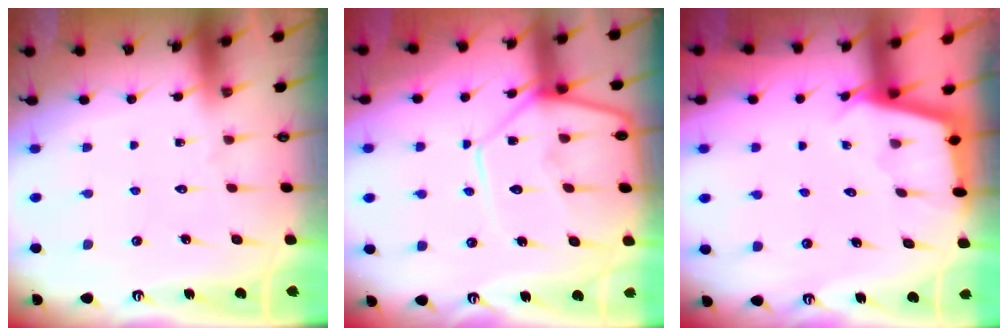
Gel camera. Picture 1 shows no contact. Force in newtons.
{"total": 12.8, "press": 12.7, "slide": 1.1}
{"total": 2.2, "press": 2.2, "slide": 0.1}